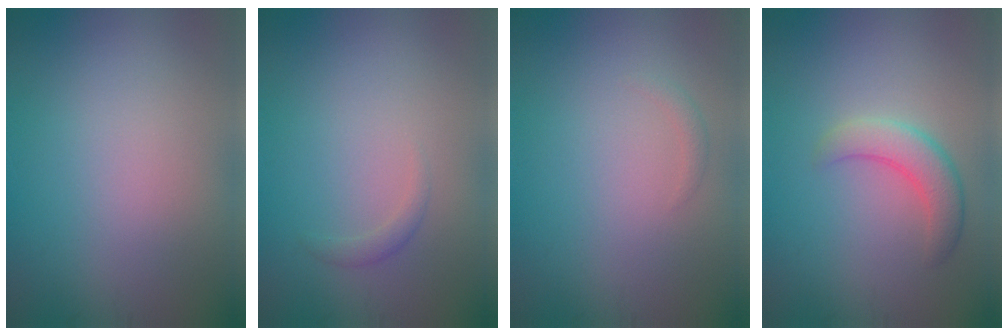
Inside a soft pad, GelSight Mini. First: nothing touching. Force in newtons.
{"total": 0.9, "press": 0.9, "slide": 0.1}
{"total": 0.7, "press": 0.7, "slide": 0.1}
{"total": 3.2, "press": 3.2, "slide": 0.2}